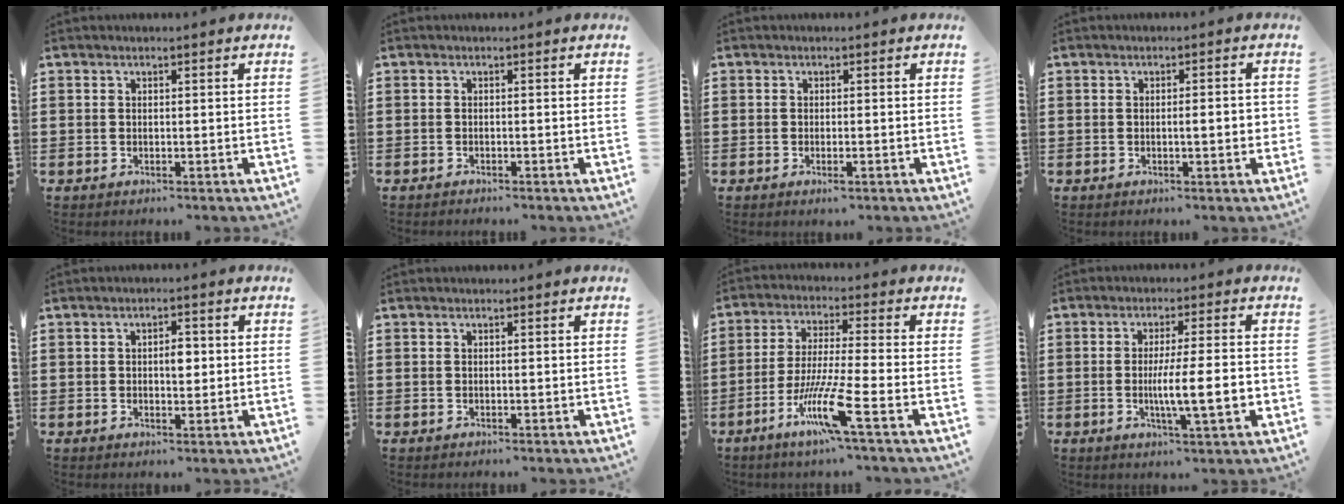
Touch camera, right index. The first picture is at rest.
{"total": 0.6, "force": [-0.5, 0.0, 0.1], "torque": [-0.004, -0.003, -0.011]}
{"total": 1.0, "force": [-0.6, 0.2, 0.8], "torque": [-0.015, -0.006, -0.008]}
{"total": 3.0, "force": [-0.3, 0.4, 2.9], "torque": [-0.043, -0.002, -0.008]}
{"total": 2.7, "force": [0.2, 1.3, 2.4], "torque": [-0.031, 0.000, -0.002]}
{"total": 0.0}
{"total": 10.1, "force": [-5.3, 0.3, 8.5], "torque": [-0.179, -0.012, -0.104]}
{"total": 8.9, "force": [-1.6, 1.3, 8.7], "torque": [-0.143, -0.011, -0.029]}